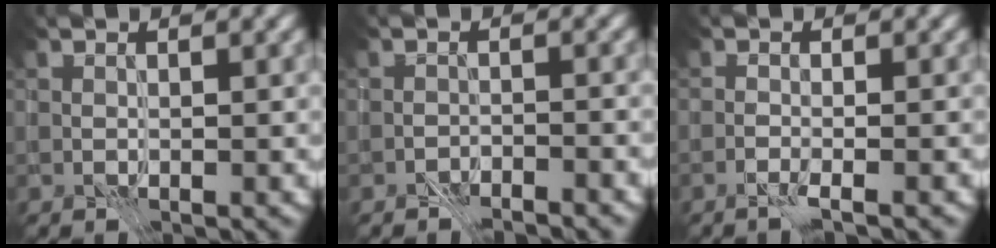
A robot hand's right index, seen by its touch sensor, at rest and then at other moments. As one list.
[{"total": 2.2, "force": [-2.2, 0.0, 0.0], "torque": [0.002, 0.004, -0.039]}, {"total": 1.2, "force": [-1.1, -0.1, 0.5], "torque": [-0.005, 0.002, -0.028]}]